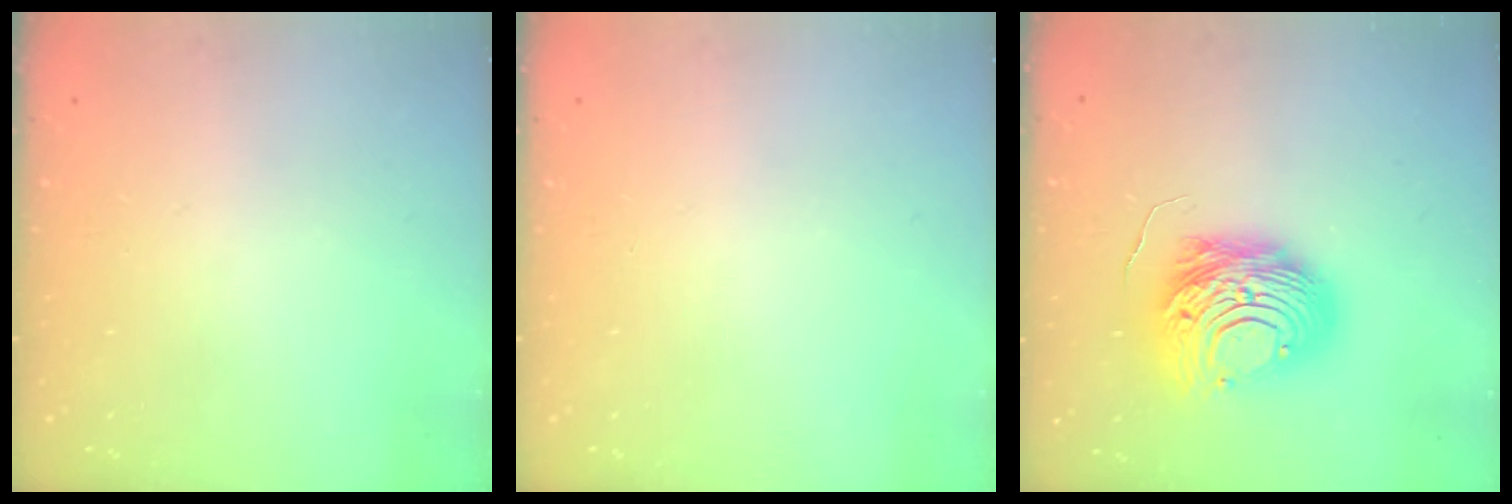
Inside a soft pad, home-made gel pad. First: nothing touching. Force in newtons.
{"total": 0.0}
{"total": 15.5, "press": 15.4, "slide": 1.3}